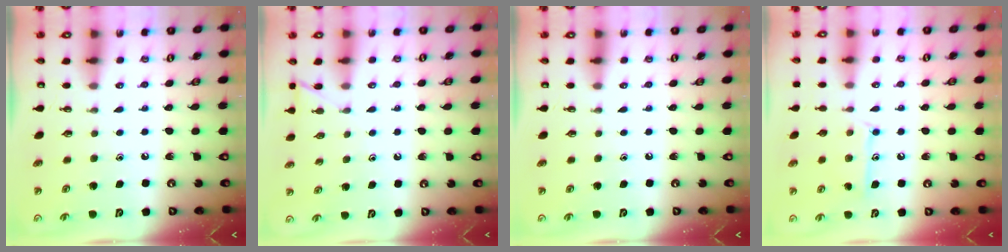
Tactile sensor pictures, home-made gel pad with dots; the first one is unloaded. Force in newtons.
{"total": 5.7, "press": 5.7, "slide": 0.5}
{"total": 0.0}
{"total": 11.2, "press": 11.2, "slide": 0.6}